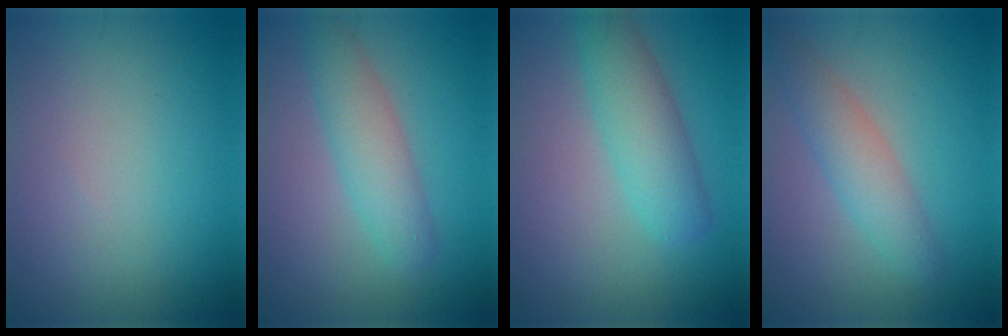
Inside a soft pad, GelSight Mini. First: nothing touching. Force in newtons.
{"total": 3.7, "press": 3.7, "slide": 0.1}
{"total": 4.2, "press": 4.2, "slide": 0.1}
{"total": 3.4, "press": 3.4, "slide": 0.1}